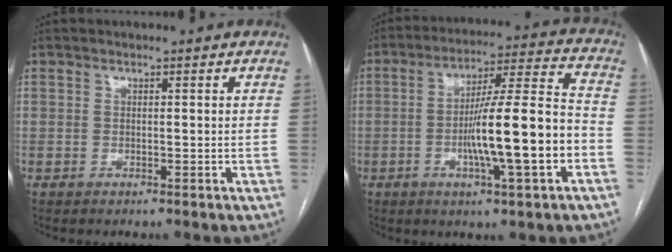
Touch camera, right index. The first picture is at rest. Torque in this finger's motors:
{"motor_torque": [2.05, -0.08, 1.05, 0.21]}